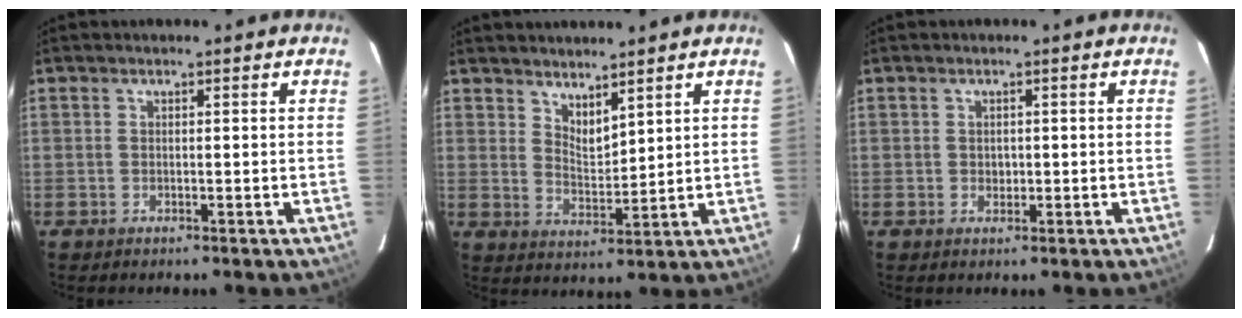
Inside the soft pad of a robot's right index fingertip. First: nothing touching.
{"total": 4.9, "force": [4.1, 1.6, 2.3], "torque": [-0.035, -0.009, 0.074]}
{"total": 1.2, "force": [0.1, 1.2, 0.4], "torque": [-0.002, 0.001, 0.002]}